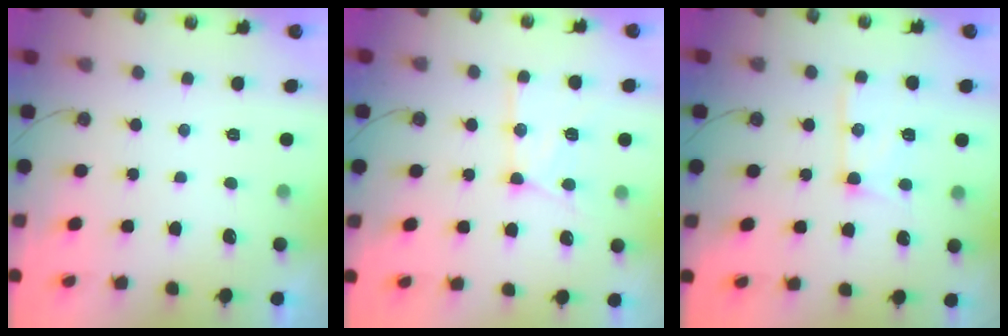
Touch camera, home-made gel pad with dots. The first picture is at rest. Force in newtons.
{"total": 13.7, "press": 13.6, "slide": 1.5}
{"total": 13.3, "press": 13.2, "slide": 1.2}